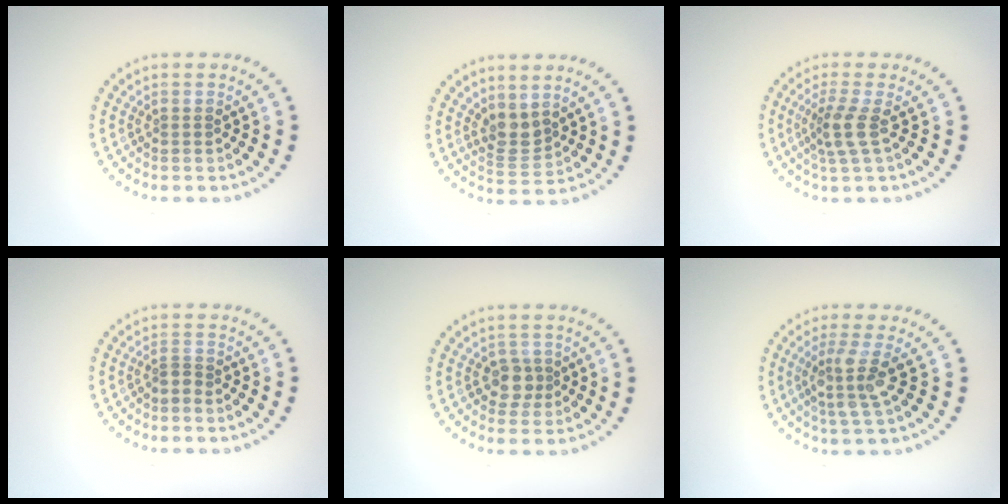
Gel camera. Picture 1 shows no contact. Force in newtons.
{"total": 2.3, "press": 1.9, "slide": 1.3}
{"total": 2.6, "press": 1.9, "slide": 1.7}
{"total": 0.9, "press": 0.5, "slide": 0.7}
{"total": 1.9, "press": 1.8, "slide": 0.9}
{"total": 3.2, "press": 2.4, "slide": 2.1}